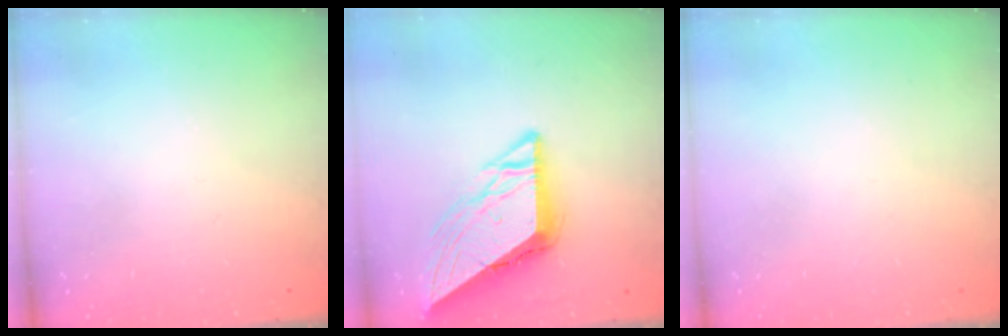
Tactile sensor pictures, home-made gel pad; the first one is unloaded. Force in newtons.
{"total": 12.0, "press": 12.0, "slide": 1.3}
{"total": 0.0}